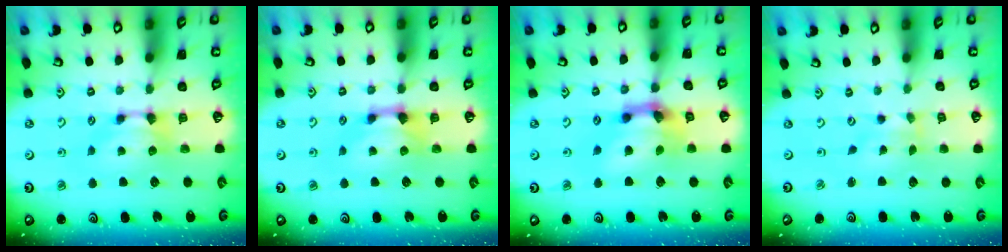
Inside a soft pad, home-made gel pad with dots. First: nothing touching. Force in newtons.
{"total": 1.5, "press": 1.2, "slide": 0.9}
{"total": 7.5, "press": 6.9, "slide": 3.0}
{"total": 3.0, "press": 2.9, "slide": 0.9}